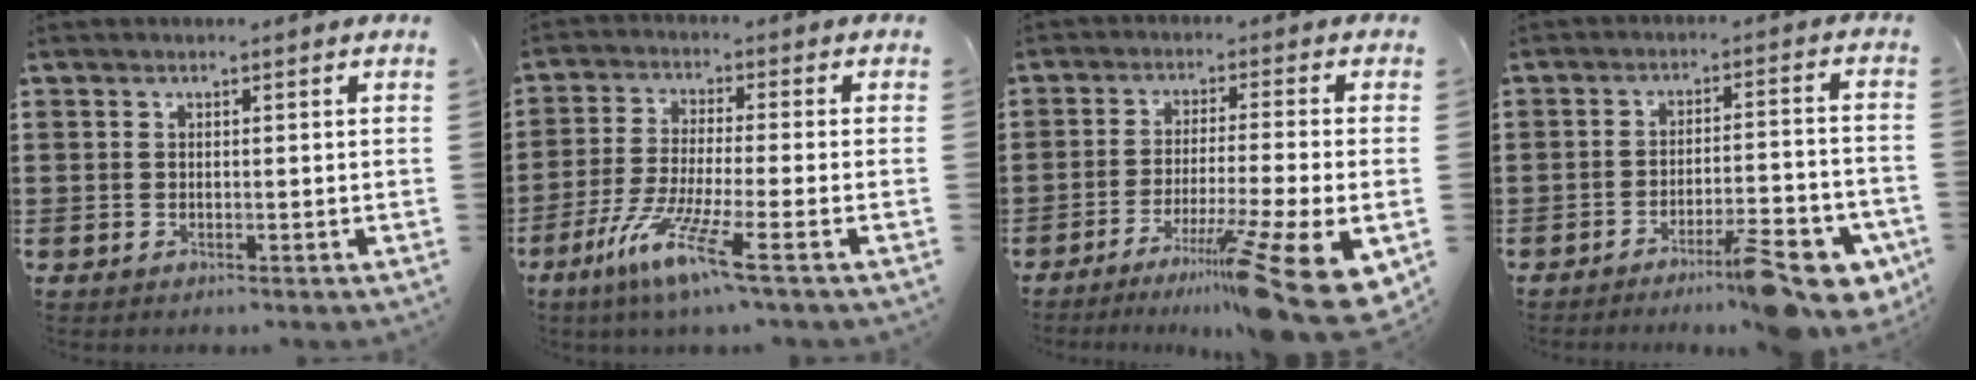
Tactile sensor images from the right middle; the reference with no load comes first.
{"total": 8.3, "force": [-5.2, 0.1, 6.6], "torque": [-0.146, -0.017, -0.103]}
{"total": 10.7, "force": [-6.9, 0.0, 8.1], "torque": [-0.128, -0.007, -0.125]}
{"total": 8.9, "force": [-6.4, 1.7, 6.0], "torque": [-0.090, 0.009, -0.112]}